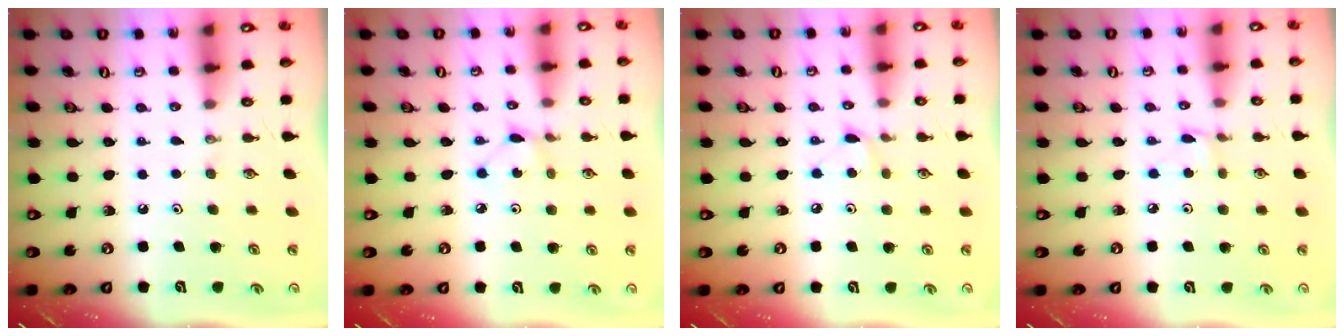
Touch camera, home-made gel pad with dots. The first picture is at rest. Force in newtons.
{"total": 2.5, "press": 2.5, "slide": 0.4}
{"total": 4.5, "press": 4.5, "slide": 0.6}
{"total": 1.2, "press": 1.2, "slide": 0.1}